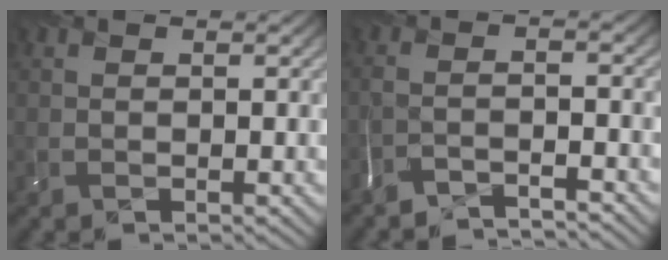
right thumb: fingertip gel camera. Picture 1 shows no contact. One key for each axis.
{"total": 3.9, "fx": -3.8, "fy": -0.5, "fz": 0.4, "tx": 0.014, "ty": -0.003, "tz": -0.077}